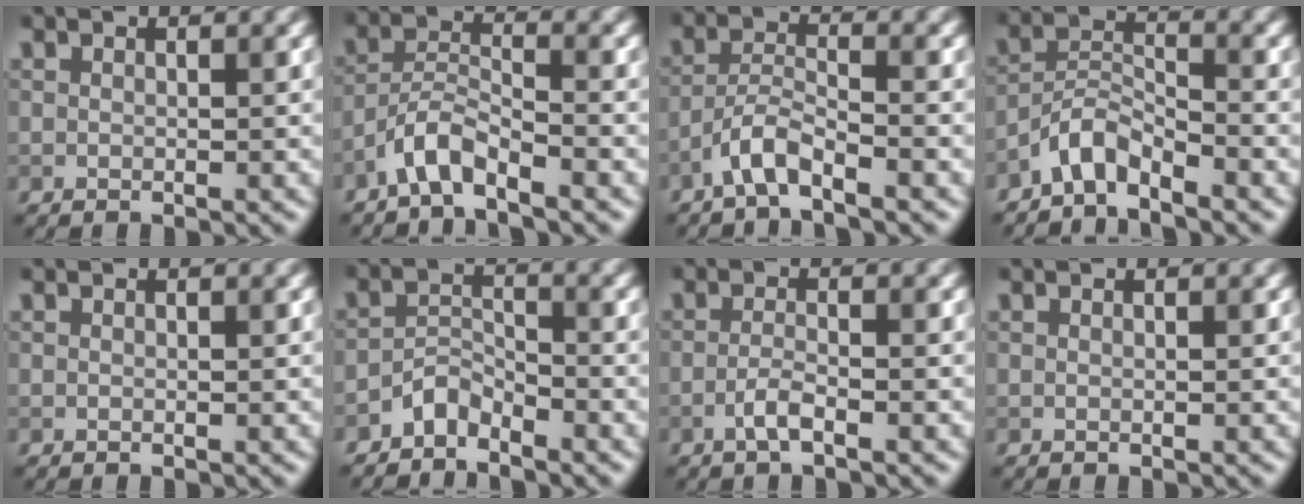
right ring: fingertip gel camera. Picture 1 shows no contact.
{"total": 3.2, "force": [-2.7, 0.6, 1.6], "torque": [-0.030, 0.011, -0.059]}
{"total": 3.0, "force": [-2.3, 0.5, 1.8], "torque": [-0.035, 0.011, -0.051]}
{"total": 3.2, "force": [-2.9, 0.8, 1.3], "torque": [-0.023, 0.012, -0.064]}
{"total": 0.0}
{"total": 2.2, "force": [-2.0, 0.7, 0.5], "torque": [-0.006, 0.013, -0.042]}
{"total": 1.7, "force": [-1.0, 0.3, 1.3], "torque": [-0.026, 0.006, -0.023]}
{"total": 0.0}